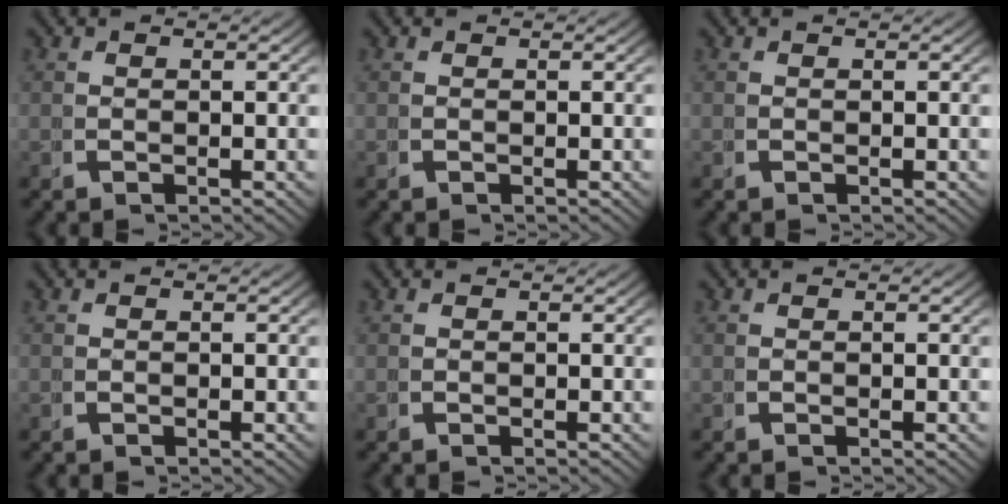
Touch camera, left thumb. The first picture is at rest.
{"total": 0.0}
{"total": 0.0}
{"total": 0.0}
{"total": 0.0}
{"total": 0.0}